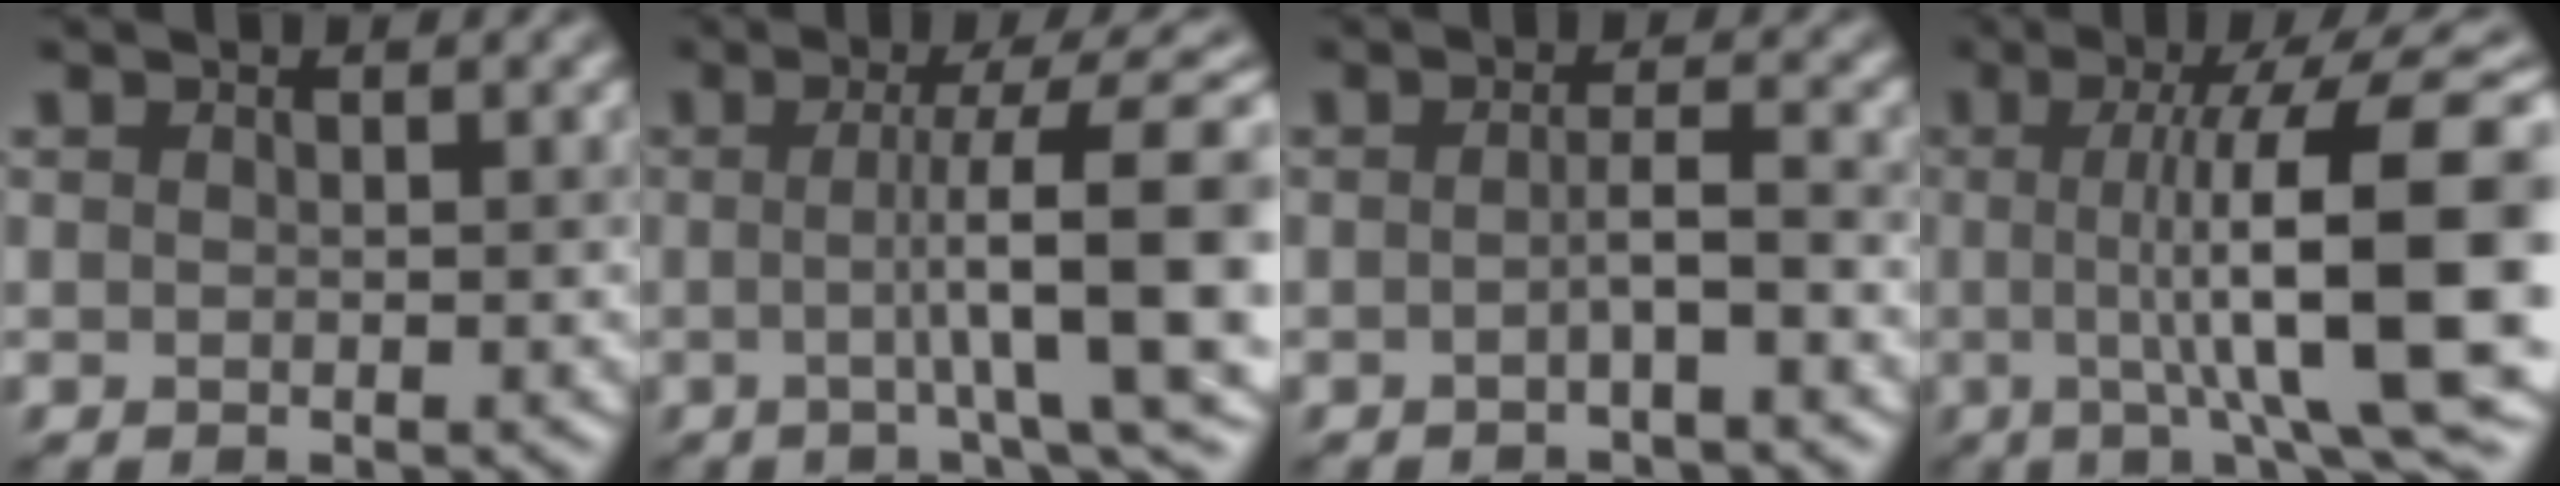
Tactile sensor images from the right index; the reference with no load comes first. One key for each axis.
{"total": 11.3, "fx": 0.2, "fy": 2.2, "fz": 11.1, "tx": -0.125, "ty": 0.013, "tz": 0.004}
{"total": 1.8, "fx": -0.7, "fy": 0.0, "fz": 1.6, "tx": -0.034, "ty": 0.001, "tz": -0.012}
{"total": 14.3, "fx": 0.3, "fy": 3.3, "fz": 13.9, "tx": -0.170, "ty": 0.009, "tz": 0.006}